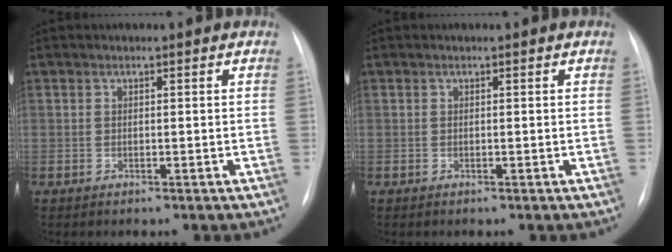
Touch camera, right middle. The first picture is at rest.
{"total": 0.0}